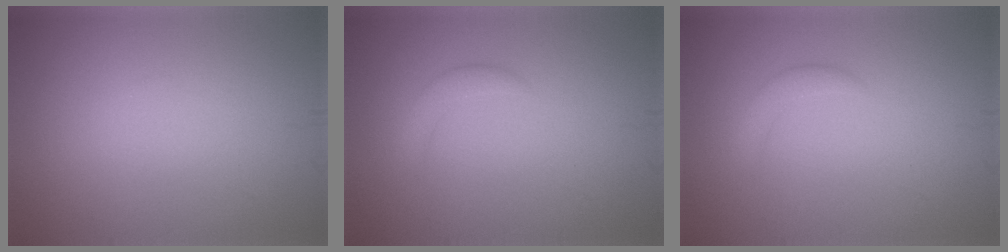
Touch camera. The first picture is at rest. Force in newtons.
{"total": 1.5, "press": 1.5, "slide": 0.1}
{"total": 1.5, "press": 1.5, "slide": 0.1}